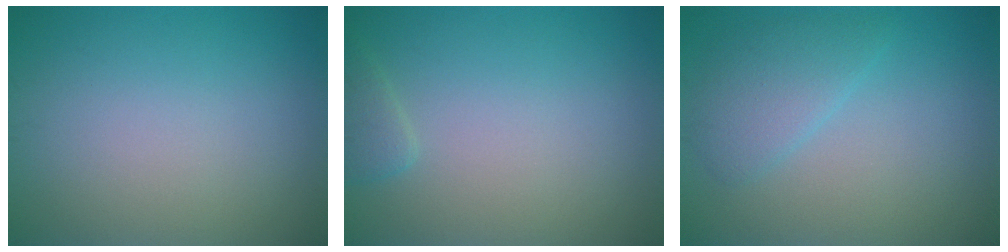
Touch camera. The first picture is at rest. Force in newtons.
{"total": 1.3, "press": 1.3, "slide": 0.1}
{"total": 2.7, "press": 2.7, "slide": 0.1}